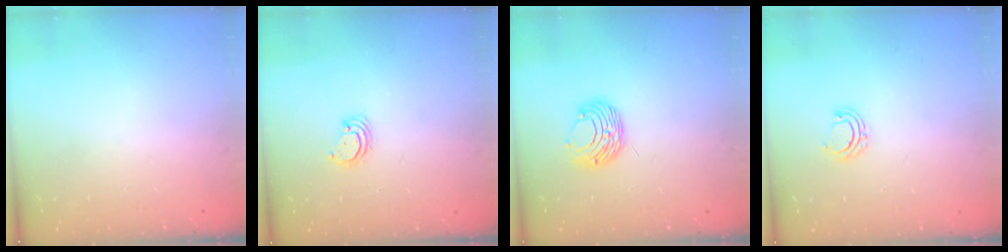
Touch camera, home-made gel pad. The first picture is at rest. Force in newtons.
{"total": 2.9, "press": 2.9, "slide": 0.3}
{"total": 8.5, "press": 8.5, "slide": 0.6}
{"total": 4.7, "press": 4.7, "slide": 0.8}